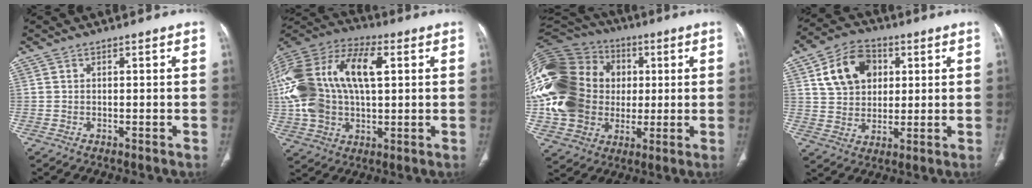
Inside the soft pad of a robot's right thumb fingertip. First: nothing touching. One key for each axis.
{"total": 28.5, "fx": 5.9, "fy": 16.3, "fz": 22.6, "tx": -0.500, "ty": 0.043, "tz": 0.106}
{"total": 30.9, "fx": 2.3, "fy": 24.5, "fz": 18.7, "tx": -0.422, "ty": 0.048, "tz": 0.053}
{"total": 12.2, "fx": 4.0, "fy": 9.1, "fz": 7.1, "tx": -0.096, "ty": 0.002, "tz": 0.070}